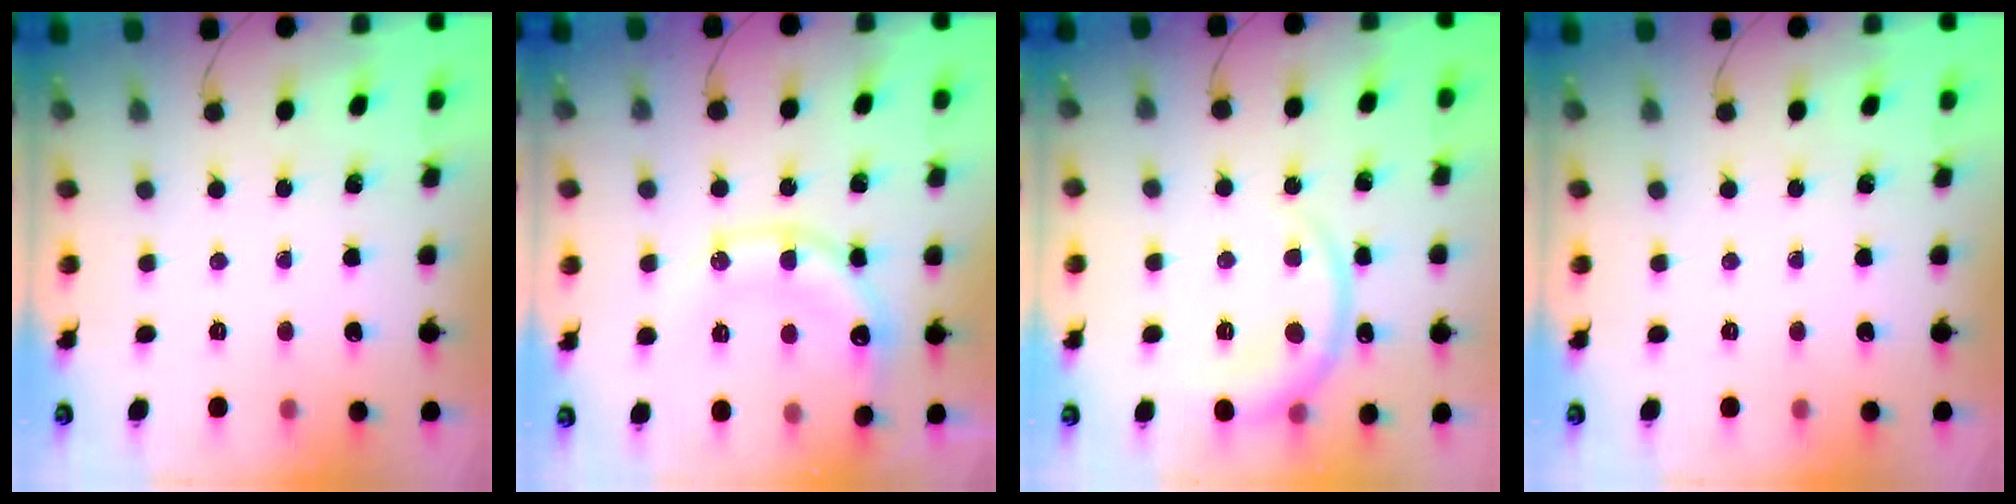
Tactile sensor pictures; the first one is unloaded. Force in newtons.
{"total": 16.1, "press": 16.0, "slide": 2.4}
{"total": 6.9, "press": 6.8, "slide": 0.6}
{"total": 0.0}